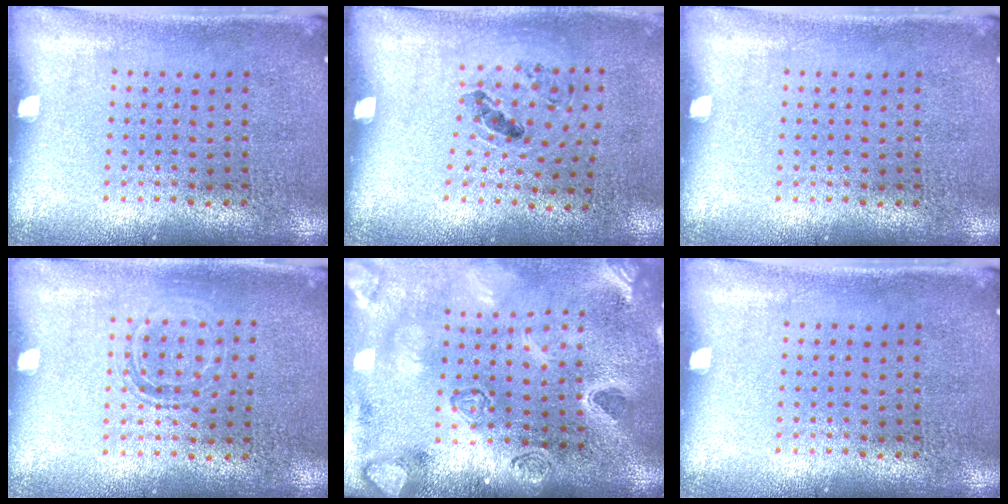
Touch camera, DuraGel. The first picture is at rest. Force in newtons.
{"total": 1.1, "press": 0.7, "slide": 0.9}
{"total": 0.0}
{"total": 1.1, "press": 1.0, "slide": 0.4}
{"total": 4.1, "press": 3.2, "slide": 2.5}
{"total": 0.0}